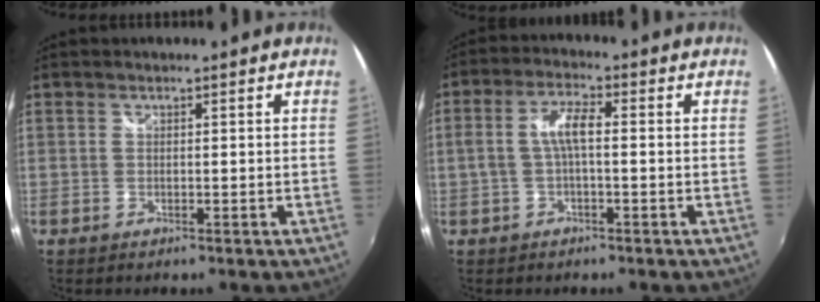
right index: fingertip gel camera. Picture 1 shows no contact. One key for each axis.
{"total": 5.2, "fx": -0.2, "fy": 1.5, "fz": 4.9, "tx": -0.099, "ty": 0.012, "tz": -0.001}